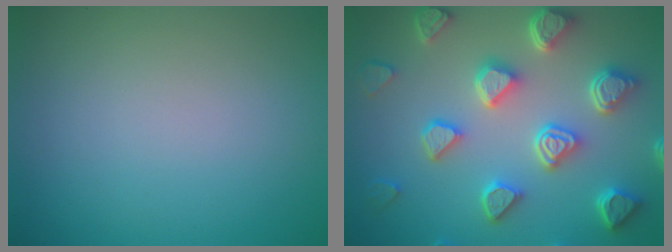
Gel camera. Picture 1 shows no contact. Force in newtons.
{"total": 7.1, "press": 5.7, "slide": 4.2}